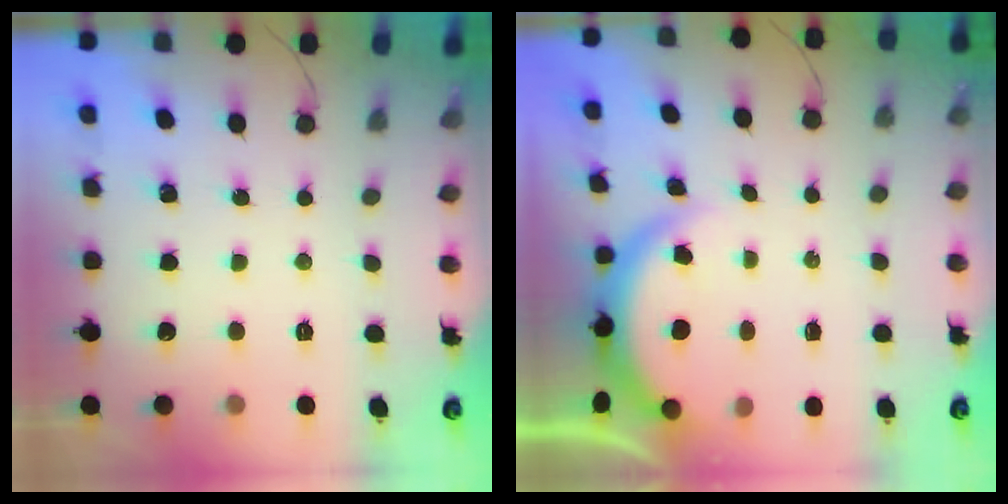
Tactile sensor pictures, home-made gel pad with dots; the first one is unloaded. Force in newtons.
{"total": 3.7, "press": 3.6, "slide": 0.6}